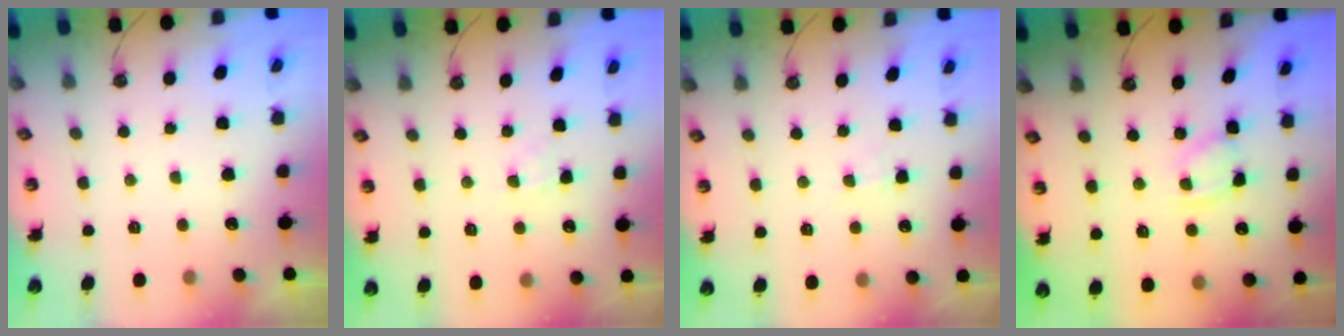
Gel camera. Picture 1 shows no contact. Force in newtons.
{"total": 1.7, "press": 1.7, "slide": 0.3}
{"total": 2.1, "press": 2.1, "slide": 0.4}
{"total": 3.2, "press": 3.2, "slide": 0.1}